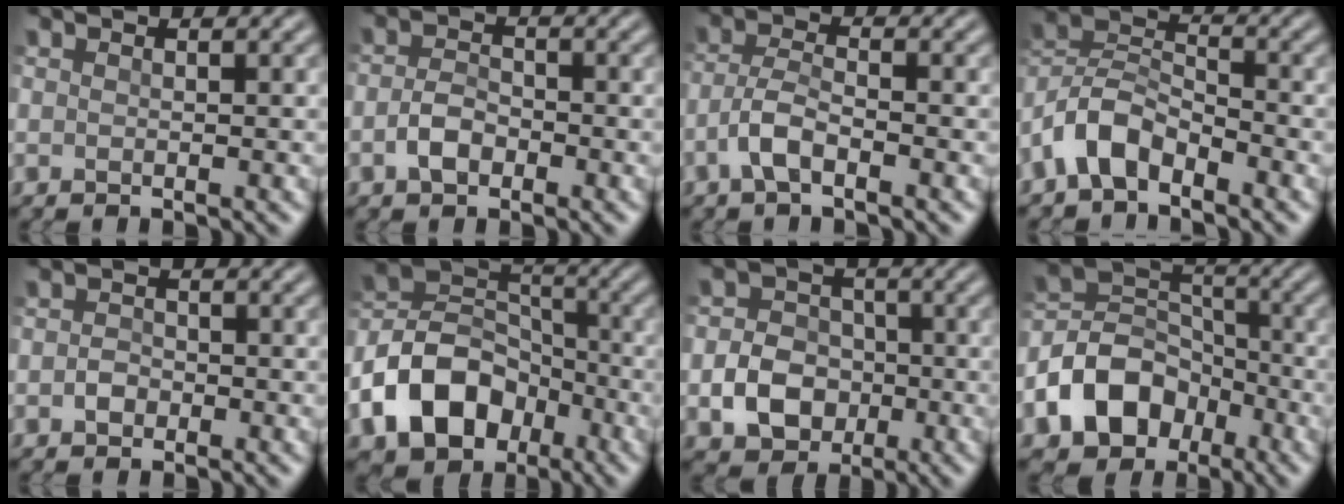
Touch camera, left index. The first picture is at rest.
{"total": 2.5, "force": [-1.0, 1.5, 1.7], "torque": [-0.034, 0.003, -0.025]}
{"total": 3.0, "force": [-1.5, 1.1, 2.3], "torque": [-0.052, 0.005, -0.039]}
{"total": 5.2, "force": [-3.4, 2.7, 2.9], "torque": [-0.059, 0.010, -0.080]}
{"total": 1.3, "force": [-0.5, 1.1, 0.6], "torque": [-0.009, 0.000, -0.012]}
{"total": 9.9, "force": [-4.5, 7.1, 5.2], "torque": [-0.095, 0.002, -0.096]}
{"total": 4.9, "force": [-1.4, 4.0, 2.4], "torque": [-0.036, 0.001, -0.027]}
{"total": 8.5, "force": [-4.1, 6.2, 4.1], "torque": [-0.070, 0.003, -0.088]}